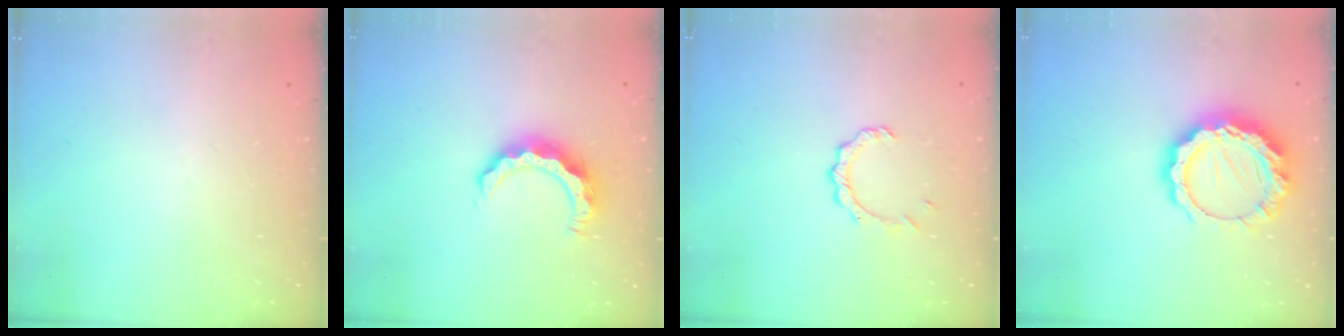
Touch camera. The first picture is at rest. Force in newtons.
{"total": 8.2, "press": 8.2, "slide": 0.4}
{"total": 4.1, "press": 4.1, "slide": 0.5}
{"total": 15.0, "press": 14.9, "slide": 1.2}